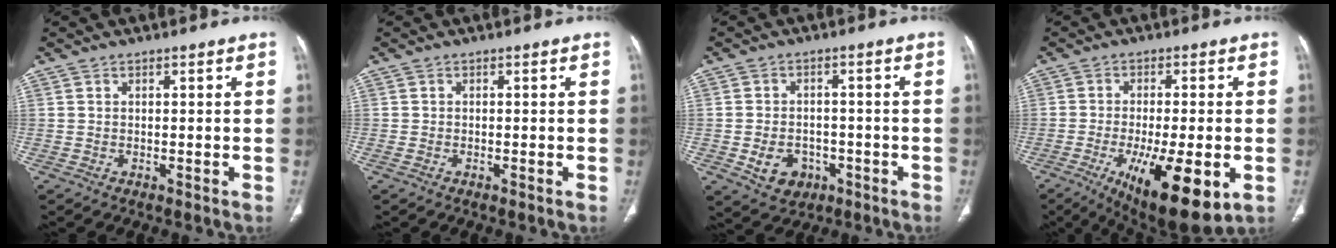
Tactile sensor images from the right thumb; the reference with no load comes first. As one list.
[{"total": 0.8, "force": [-0.4, 0.4, 0.6], "torque": [-0.015, 0.000, -0.006]}, {"total": 6.9, "force": [-2.4, 5.4, 3.5], "torque": [-0.044, 0.018, -0.027]}, {"total": 17.0, "force": [-5.9, 5.5, 15.0], "torque": [-0.224, -0.016, -0.076]}]